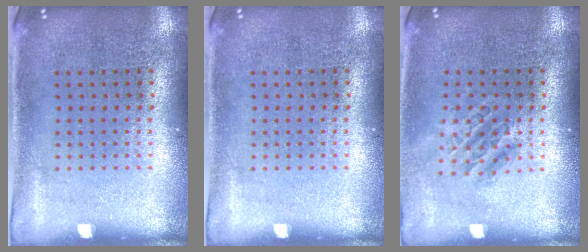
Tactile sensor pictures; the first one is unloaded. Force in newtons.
{"total": 0.0}
{"total": 1.3, "press": 1.0, "slide": 0.7}